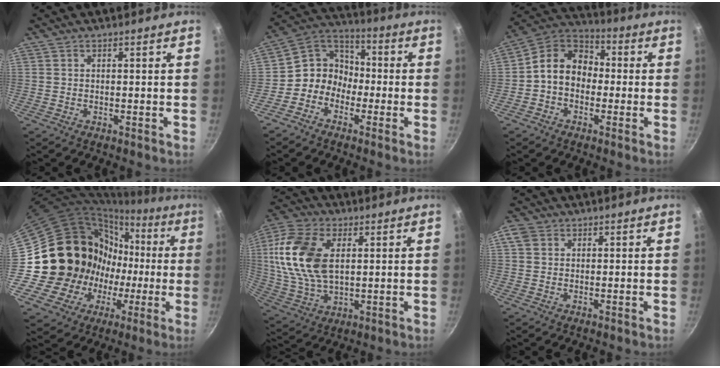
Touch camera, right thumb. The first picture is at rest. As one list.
[{"total": 8.7, "force": [-2.8, 7.6, 3.2], "torque": [-0.010, 0.043, -0.079]}, {"total": 10.5, "force": [-0.8, 8.4, 6.2], "torque": [-0.066, 0.037, -0.037]}, {"total": 18.1, "force": [-0.5, 17.1, 5.9], "torque": [-0.069, 0.042, 0.007]}, {"total": 16.9, "force": [3.5, 10.2, 13.0], "torque": [-0.250, -0.005, 0.069]}, {"total": 3.1, "force": [1.1, 2.4, 1.5], "torque": [-0.022, 0.002, 0.018]}]